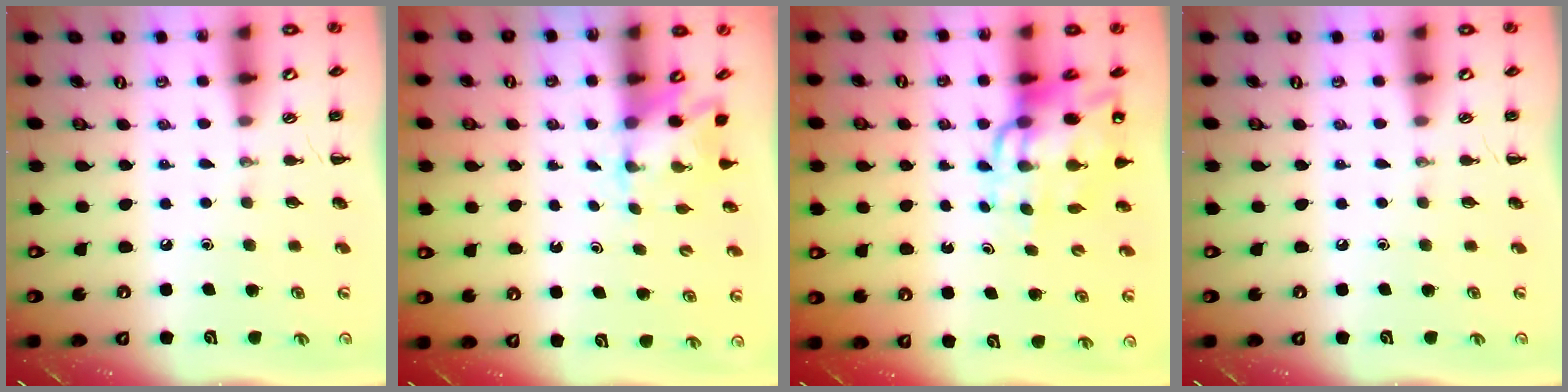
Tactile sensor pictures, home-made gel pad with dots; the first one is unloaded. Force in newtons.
{"total": 2.6, "press": 2.4, "slide": 1.1}
{"total": 13.4, "press": 12.8, "slide": 4.1}
{"total": 0.0}